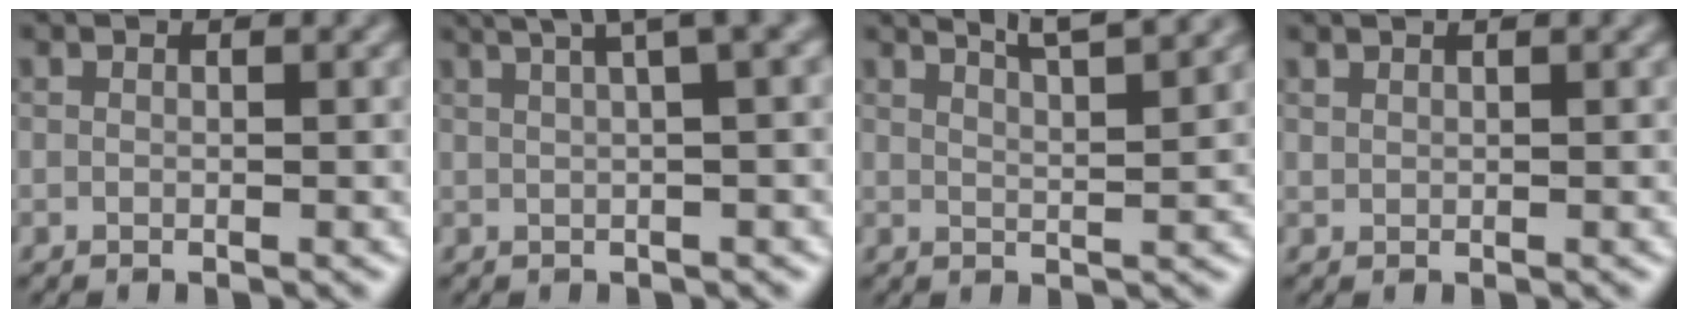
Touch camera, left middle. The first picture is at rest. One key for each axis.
{"total": 7.6, "fx": 4.1, "fy": 2.6, "fz": 5.8, "tx": -0.049, "ty": 0.051, "tz": 0.029}
{"total": 5.9, "fx": 4.6, "fy": 1.6, "fz": 3.3, "tx": -0.021, "ty": 0.031, "tz": 0.034}
{"total": 0.6, "fx": 0.6, "fy": 0.2, "fz": 0.0, "tx": -0.002, "ty": 0.001, "tz": 0.017}